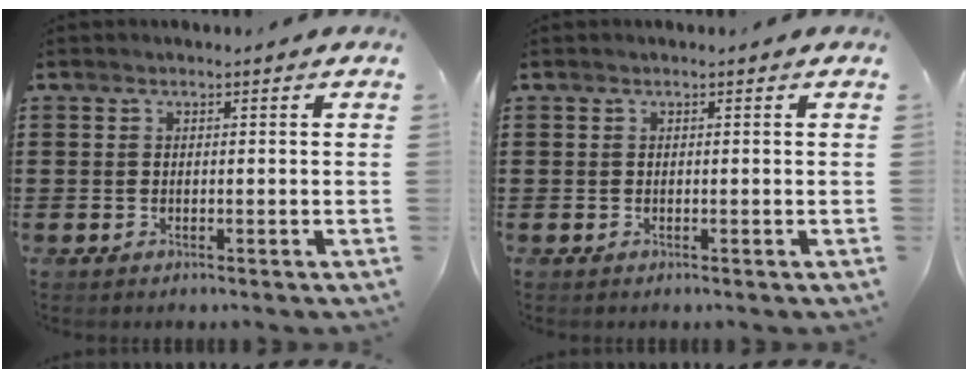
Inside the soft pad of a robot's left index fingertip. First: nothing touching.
{"total": 0.0}